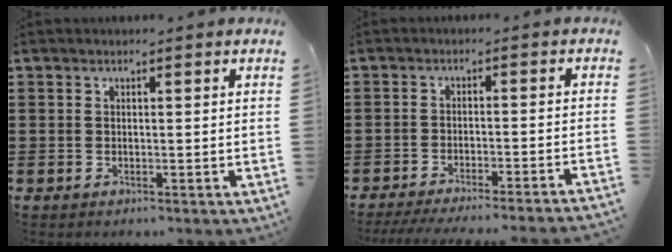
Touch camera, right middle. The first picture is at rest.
{"total": 3.7, "force": [-3.4, -0.5, 1.3], "torque": [-0.022, -0.007, -0.066]}